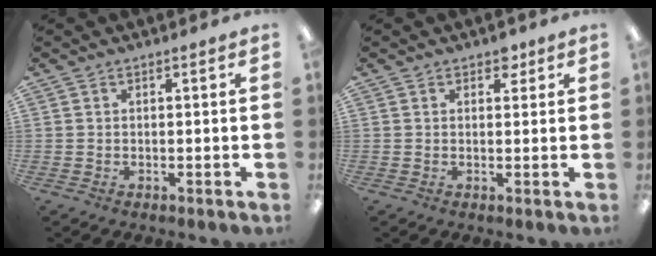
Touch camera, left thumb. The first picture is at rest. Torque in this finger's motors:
{"motor_torque": [0.16, 0.00, 0.29, -0.47, 0.00]}